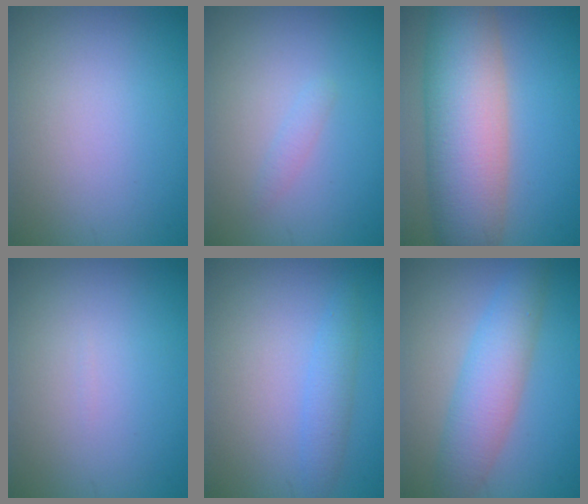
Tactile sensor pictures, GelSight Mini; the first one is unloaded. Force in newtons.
{"total": 0.9, "press": 0.9, "slide": 0.0}
{"total": 11.1, "press": 11.1, "slide": 0.6}
{"total": 0.0}
{"total": 2.0, "press": 1.9, "slide": 0.2}
{"total": 5.0, "press": 5.0, "slide": 0.1}